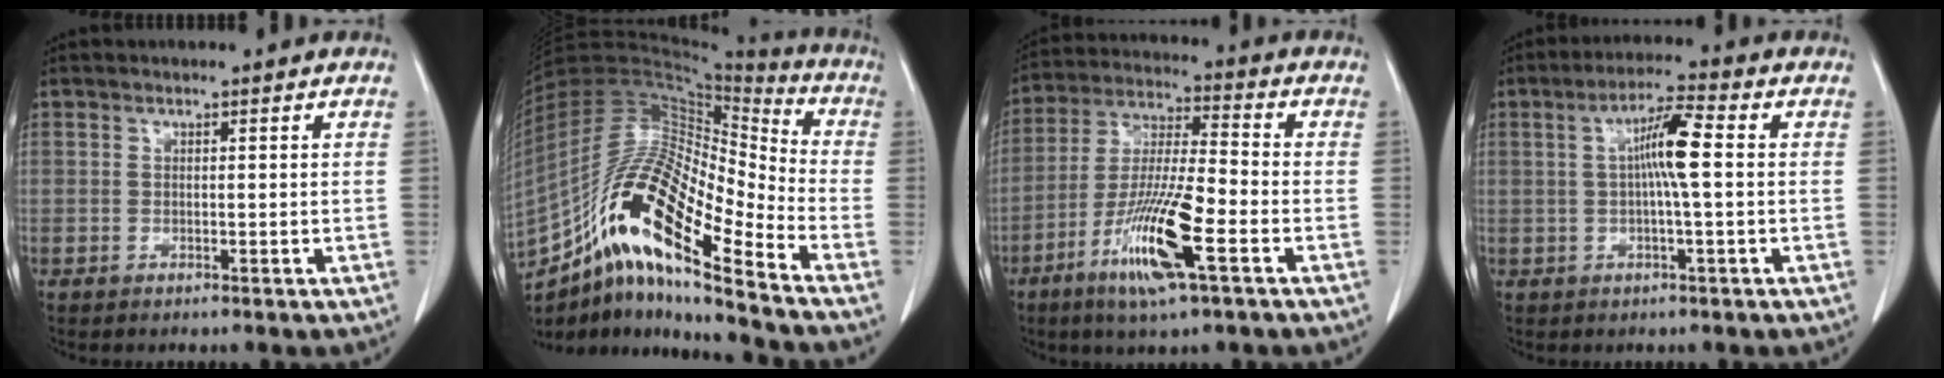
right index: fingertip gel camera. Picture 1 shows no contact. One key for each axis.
{"total": 21.6, "fx": -13.2, "fy": 3.7, "fz": 16.7, "tx": -0.346, "ty": 0.001, "tz": -0.237}
{"total": 14.0, "fx": -6.1, "fy": 1.3, "fz": 12.5, "tx": -0.248, "ty": -0.017, "tz": -0.113}
{"total": 6.6, "fx": 0.6, "fy": 0.3, "fz": 6.6, "tx": -0.121, "ty": 0.012, "tz": 0.005}